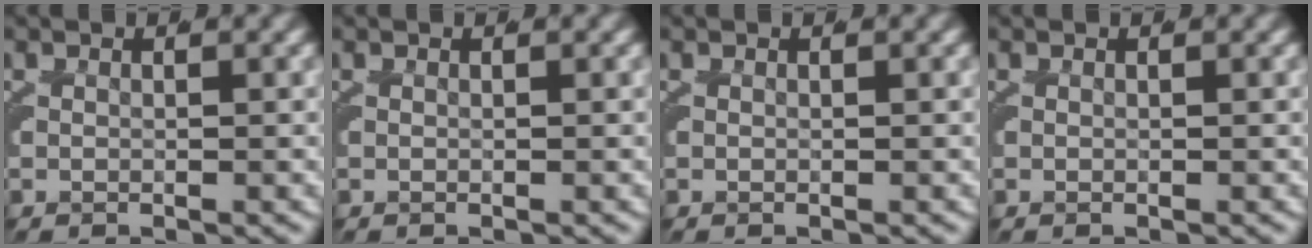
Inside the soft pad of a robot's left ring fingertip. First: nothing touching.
{"total": 0.0}
{"total": 0.0}
{"total": 0.0}